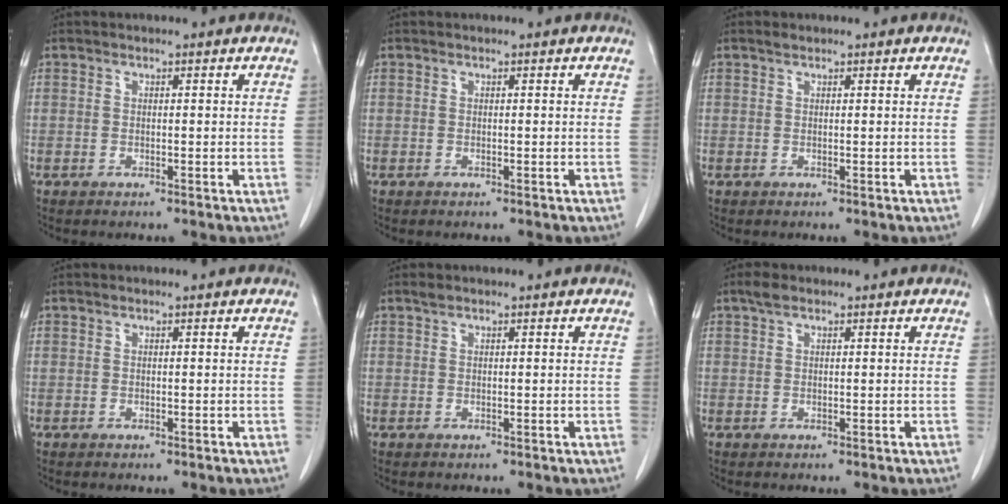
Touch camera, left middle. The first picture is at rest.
{"total": 0.0}
{"total": 0.6, "force": [0.5, 0.2, 0.2], "torque": [-0.012, 0.002, 0.011]}
{"total": 0.0}
{"total": 0.6, "force": [0.5, 0.2, 0.3], "torque": [-0.012, 0.005, 0.011]}
{"total": 1.5, "force": [1.0, 0.6, 0.9], "torque": [-0.022, 0.014, 0.019]}